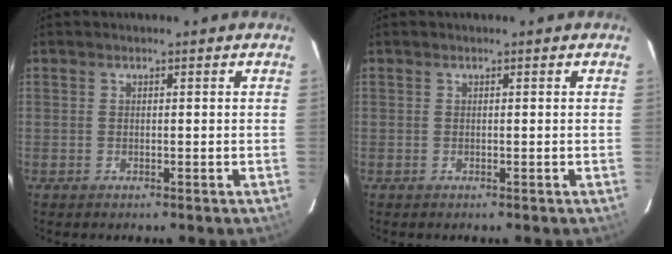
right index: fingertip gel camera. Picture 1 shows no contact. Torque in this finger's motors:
{"motor_torque": [0.00, 0.00, 0.00, 0.01]}